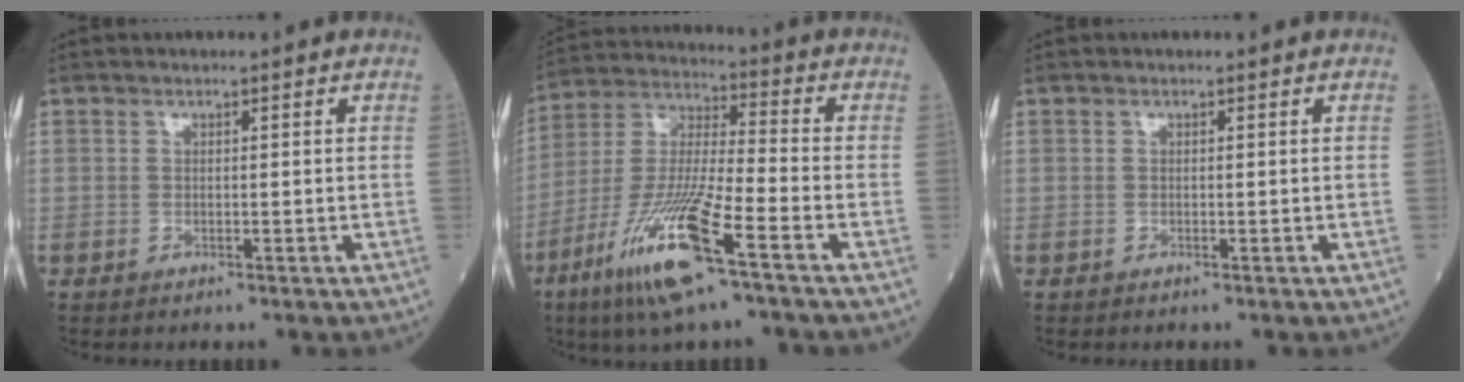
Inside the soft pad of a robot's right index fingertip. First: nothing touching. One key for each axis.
{"total": 15.0, "fx": -8.1, "fy": 0.9, "fz": 12.6, "tx": -0.260, "ty": -0.029, "tz": -0.156}
{"total": 0.0}